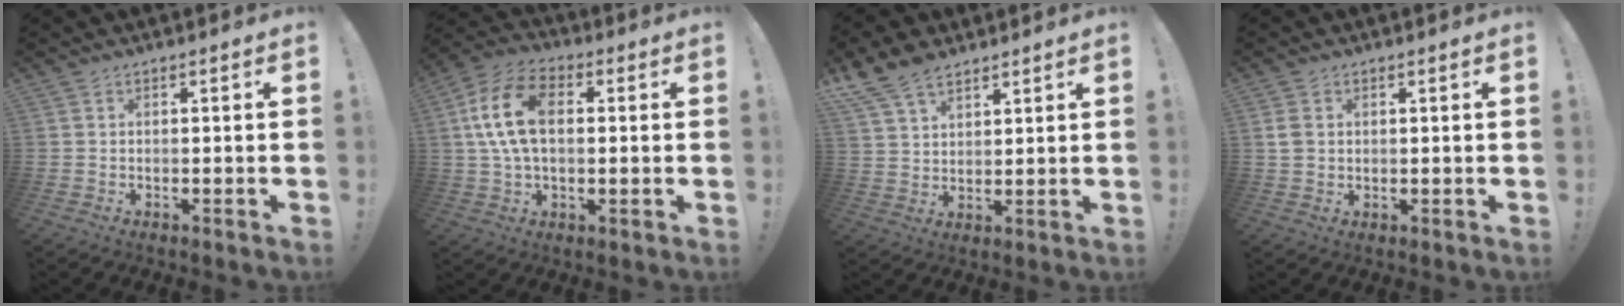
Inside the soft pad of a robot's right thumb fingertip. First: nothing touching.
{"total": 14.8, "force": [2.4, 9.0, 11.5], "torque": [-0.215, 0.005, 0.043]}
{"total": 10.2, "force": [7.5, 5.4, 4.2], "torque": [-0.078, -0.036, 0.148]}
{"total": 3.5, "force": [0.9, 2.6, 2.2], "torque": [-0.038, -0.001, 0.016]}